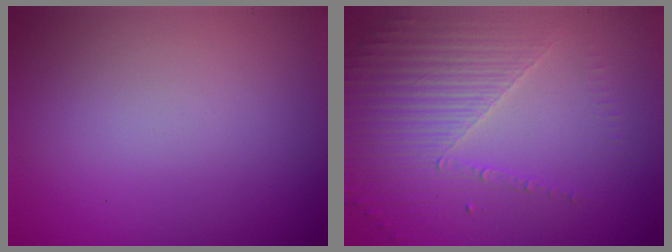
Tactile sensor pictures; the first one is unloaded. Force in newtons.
{"total": 3.7, "press": 3.3, "slide": 1.5}